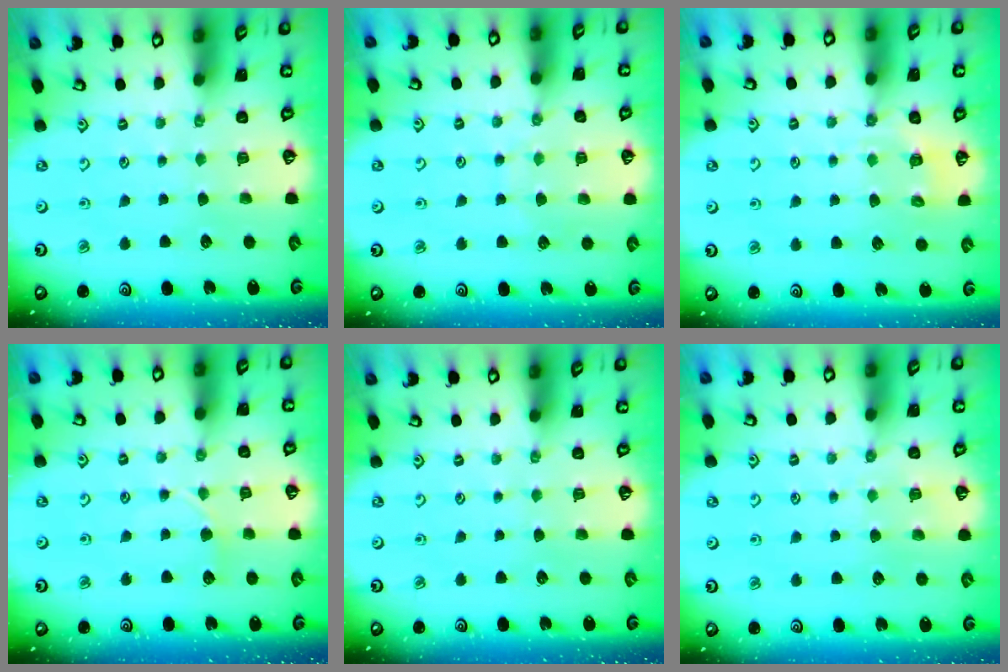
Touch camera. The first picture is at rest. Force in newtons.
{"total": 7.1, "press": 7.1, "slide": 0.5}
{"total": 6.6, "press": 6.5, "slide": 1.3}
{"total": 5.0, "press": 4.9, "slide": 0.7}
{"total": 0.0}
{"total": 3.4, "press": 3.3, "slide": 0.5}